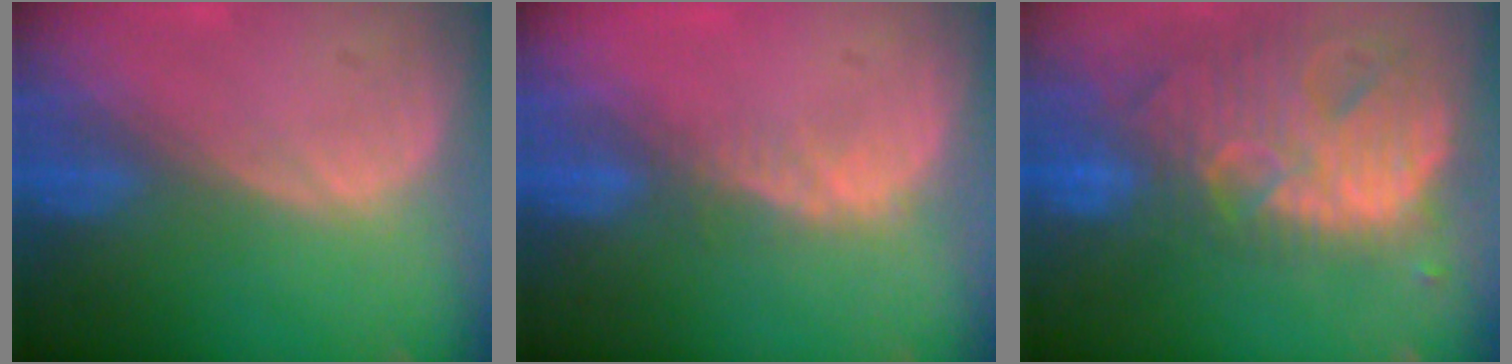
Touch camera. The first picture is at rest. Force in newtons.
{"total": 2.3, "press": 1.9, "slide": 1.4}
{"total": 13.8, "press": 11.6, "slide": 7.4}